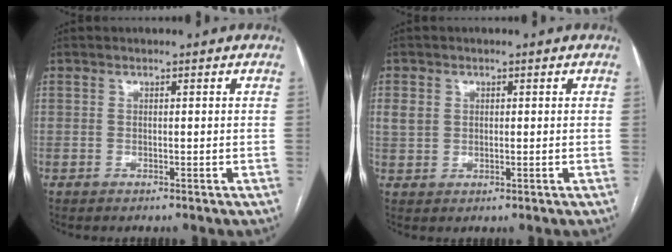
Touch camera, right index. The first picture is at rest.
{"total": 2.9, "force": [0.8, 2.5, 1.3], "torque": [-0.030, 0.009, 0.022]}